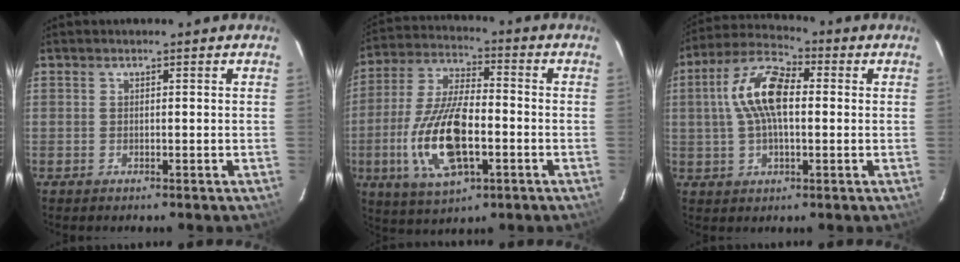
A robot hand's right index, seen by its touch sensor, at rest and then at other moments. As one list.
[{"total": 16.6, "force": [-4.4, 6.7, 14.5], "torque": [-0.309, -0.007, -0.079]}, {"total": 11.6, "force": [1.1, 5.4, 10.2], "torque": [-0.205, 0.025, 0.016]}]